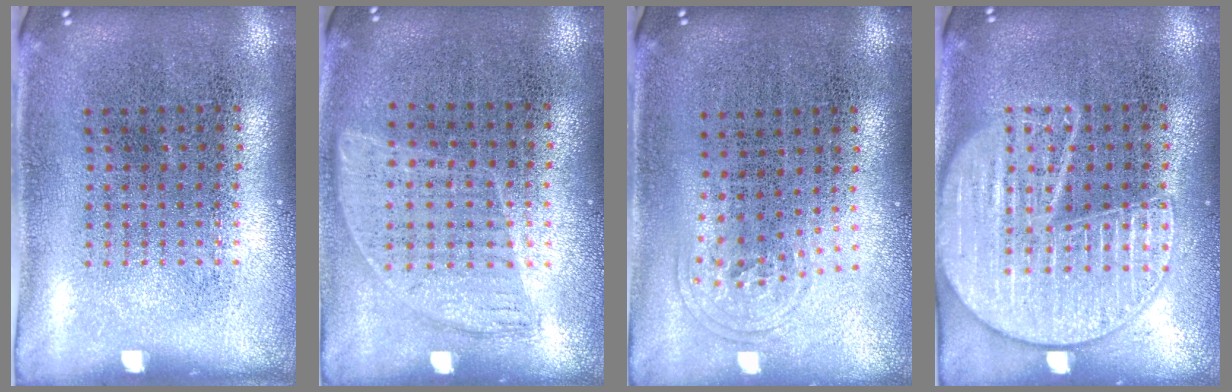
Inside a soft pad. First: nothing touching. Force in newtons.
{"total": 0.9, "press": 0.8, "slide": 0.5}
{"total": 0.8, "press": 0.5, "slide": 0.7}
{"total": 2.3, "press": 2.3, "slide": 0.3}